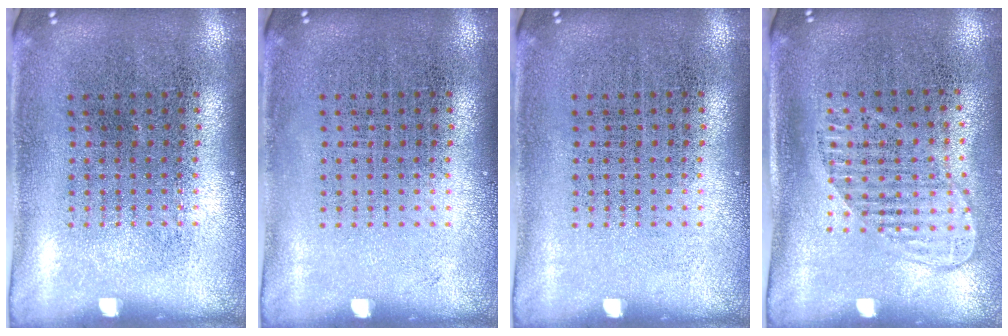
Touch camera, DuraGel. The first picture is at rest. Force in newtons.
{"total": 0.0}
{"total": 0.0}
{"total": 1.4, "press": 1.2, "slide": 0.7}